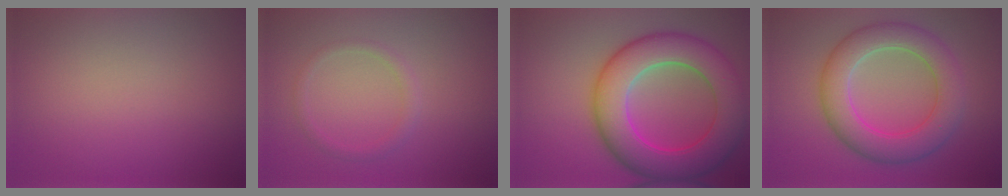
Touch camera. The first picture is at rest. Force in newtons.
{"total": 1.3, "press": 1.3, "slide": 0.1}
{"total": 10.1, "press": 10.1, "slide": 0.3}
{"total": 6.5, "press": 6.5, "slide": 0.3}